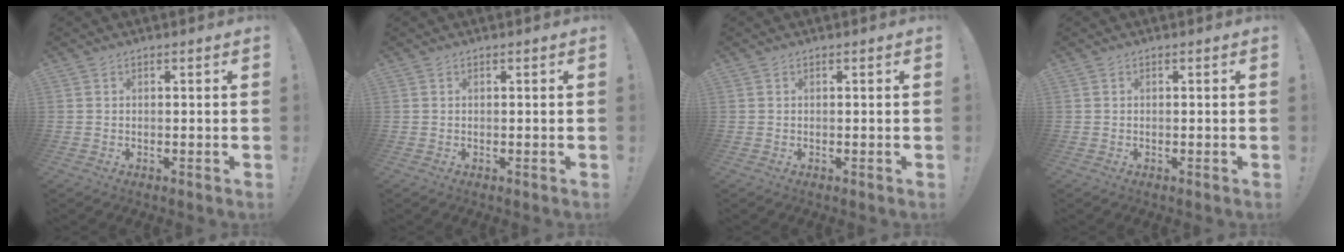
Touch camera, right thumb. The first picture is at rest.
{"total": 0.0}
{"total": 0.0}
{"total": 0.0}